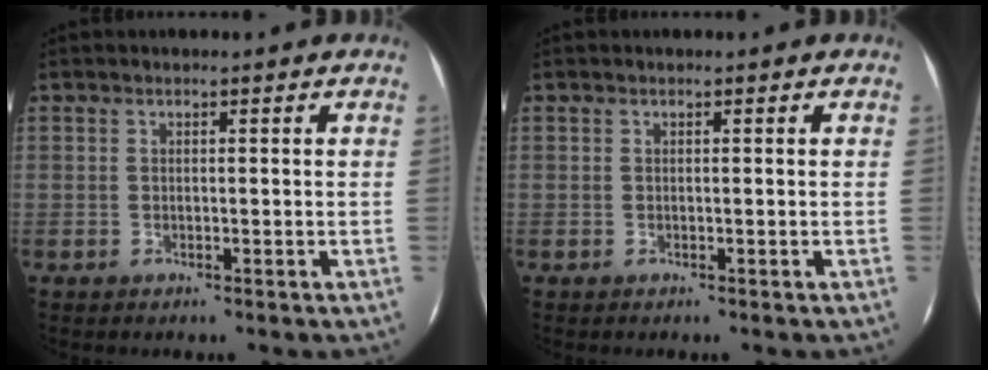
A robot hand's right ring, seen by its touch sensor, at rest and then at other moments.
{"total": 0.0}